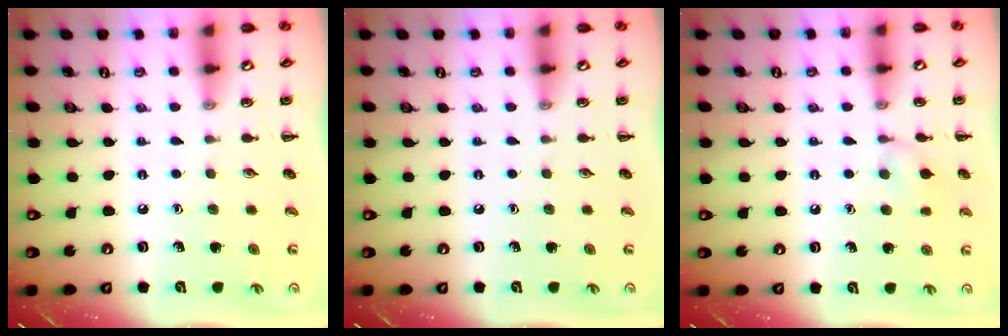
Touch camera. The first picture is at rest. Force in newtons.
{"total": 0.0}
{"total": 7.1, "press": 6.7, "slide": 2.1}